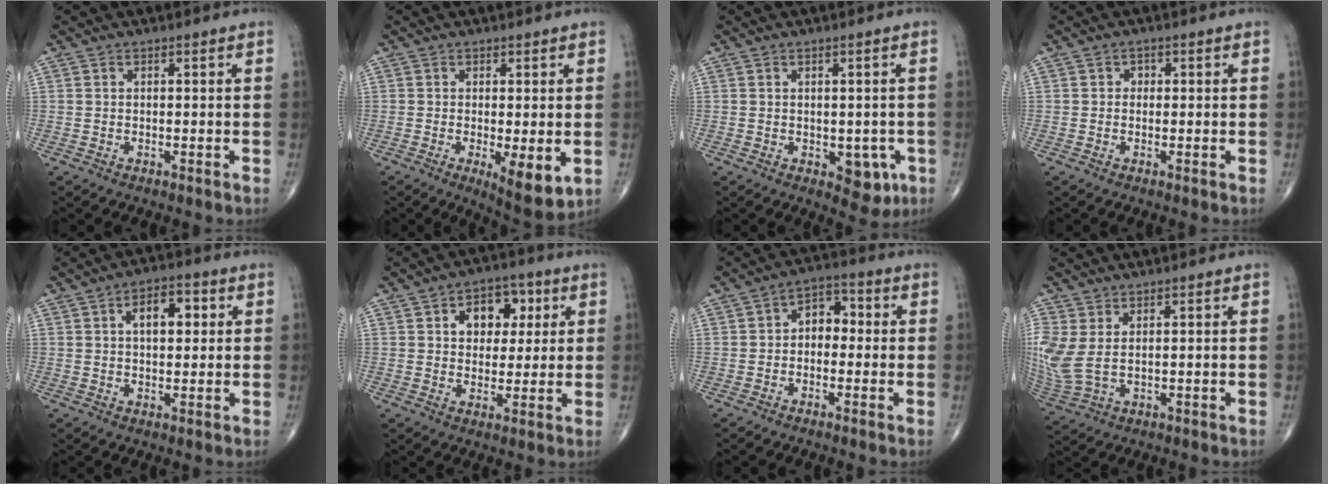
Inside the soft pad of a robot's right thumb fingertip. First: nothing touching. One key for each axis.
{"total": 7.1, "fx": -1.6, "fy": 2.2, "fz": 6.6, "tx": -0.096, "ty": -0.022, "tz": -0.020}
{"total": 5.5, "fx": -1.6, "fy": 3.3, "fz": 4.0, "tx": -0.015, "ty": -0.001, "tz": -0.012}
{"total": 1.0, "fx": 0.0, "fy": 0.9, "fz": 0.4, "tx": 0.003, "ty": 0.004, "tz": -0.004}
{"total": 7.0, "fx": 1.8, "fy": 3.8, "fz": 5.6, "tx": -0.066, "ty": 0.007, "tz": 0.024}
{"total": 9.1, "fx": 2.8, "fy": 6.4, "fz": 5.8, "tx": -0.039, "ty": -0.001, "tz": 0.038}
{"total": 5.6, "fx": -0.3, "fy": 3.9, "fz": 3.9, "tx": -0.033, "ty": 0.024, "tz": -0.020}
{"total": 8.3, "fx": 1.7, "fy": 4.7, "fz": 6.7, "tx": -0.180, "ty": 0.000, "tz": 0.049}